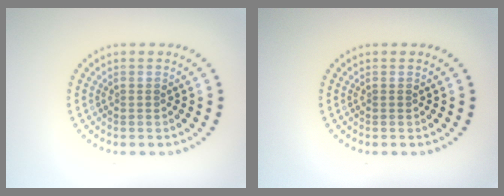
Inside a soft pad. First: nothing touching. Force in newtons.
{"total": 0.0}